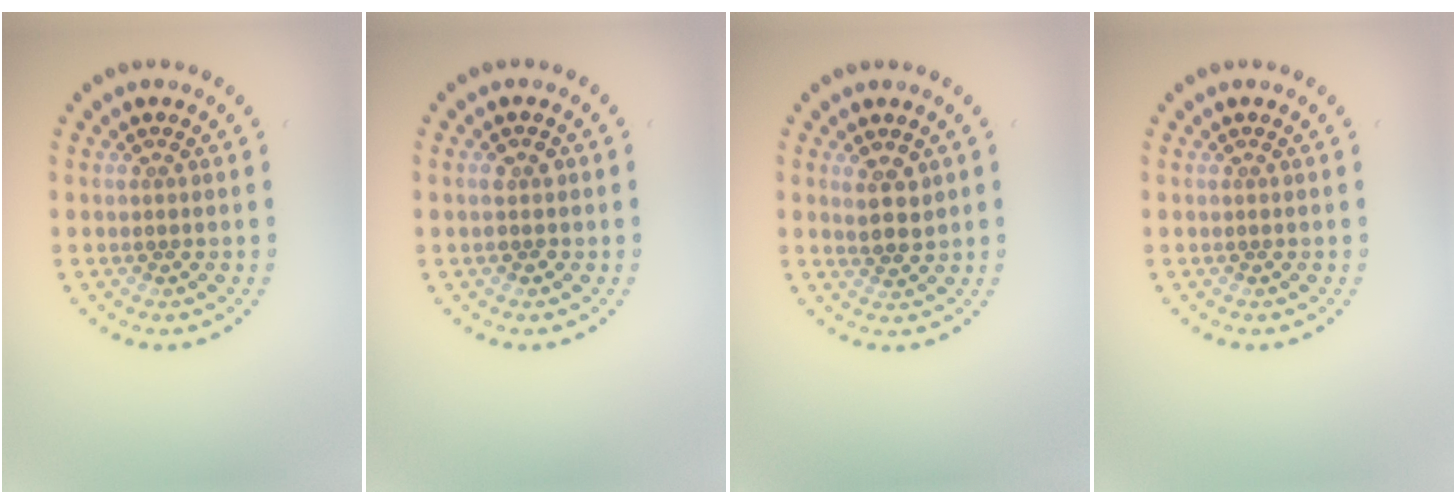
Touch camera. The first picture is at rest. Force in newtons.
{"total": 1.4, "press": 1.4, "slide": 0.2}
{"total": 2.4, "press": 2.1, "slide": 1.0}
{"total": 0.0}